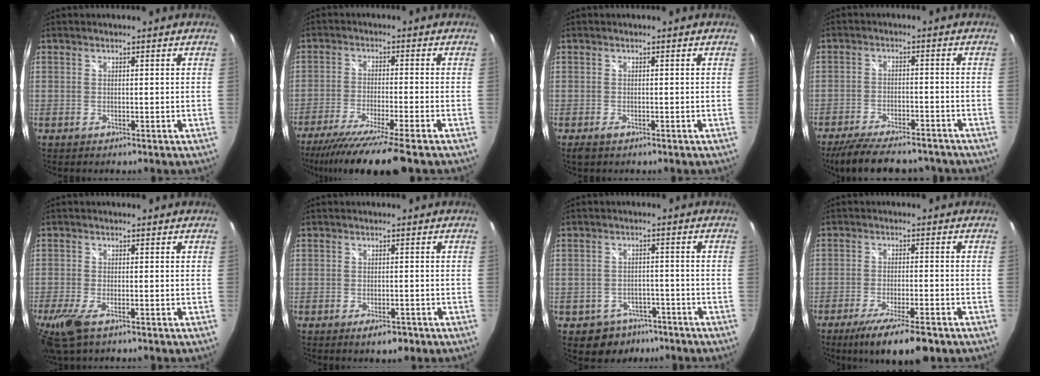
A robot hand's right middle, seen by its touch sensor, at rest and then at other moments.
{"total": 14.2, "force": [-11.6, -0.7, 8.2], "torque": [-0.160, -0.044, -0.191]}
{"total": 1.5, "force": [-1.0, 0.7, 0.8], "torque": [-0.016, -0.005, -0.017]}
{"total": 15.8, "force": [-13.2, 4.6, 7.4], "torque": [-0.151, -0.026, -0.196]}
{"total": 7.6, "force": [-4.5, 2.9, 5.3], "torque": [-0.132, -0.029, -0.086]}
{"total": 3.6, "force": [-2.2, 1.6, 2.3], "torque": [-0.043, -0.012, -0.033]}
{"total": 6.9, "force": [-4.6, 5.0, 1.4], "torque": [-0.039, 0.013, -0.054]}
{"total": 11.6, "force": [-8.3, 2.3, 7.8], "torque": [-0.156, -0.038, -0.136]}